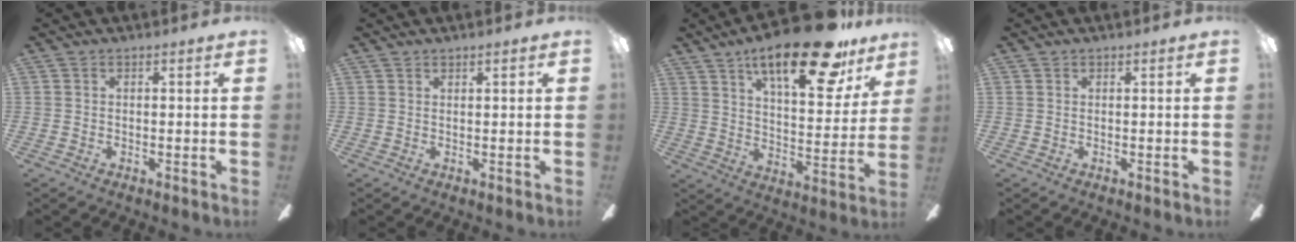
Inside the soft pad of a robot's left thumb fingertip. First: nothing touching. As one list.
[{"total": 0.8, "force": [0.6, 0.0, 0.4], "torque": [-0.009, 0.000, 0.011]}, {"total": 22.6, "force": [14.9, 7.6, 15.2], "torque": [-0.232, -0.081, 0.240]}, {"total": 0.0}]